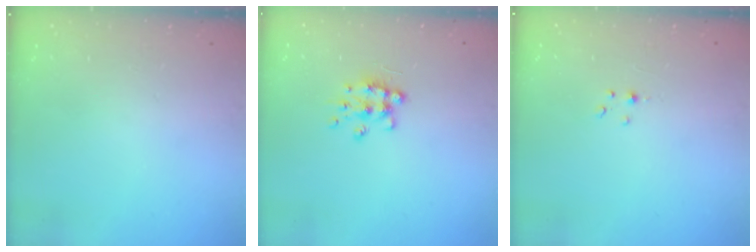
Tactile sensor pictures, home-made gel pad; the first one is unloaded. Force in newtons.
{"total": 8.0, "press": 8.0, "slide": 0.7}
{"total": 1.0, "press": 1.0, "slide": 0.2}